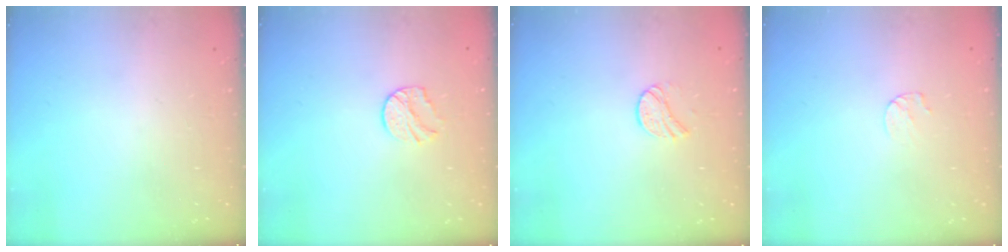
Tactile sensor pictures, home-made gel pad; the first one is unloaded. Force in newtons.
{"total": 6.4, "press": 6.3, "slide": 0.6}
{"total": 7.4, "press": 7.4, "slide": 0.6}
{"total": 4.6, "press": 4.6, "slide": 0.5}